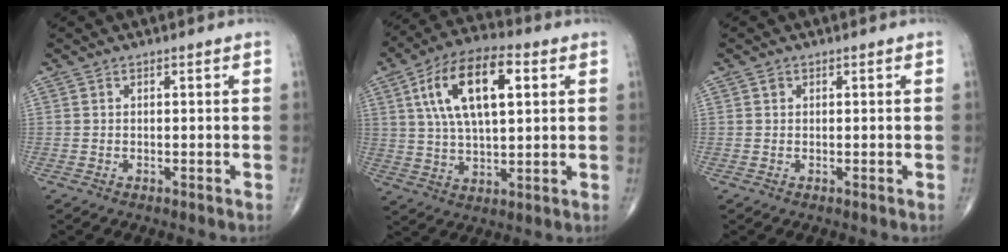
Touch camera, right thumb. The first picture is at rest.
{"total": 16.6, "force": [5.1, 7.5, 13.9], "torque": [-0.243, 0.007, 0.087]}
{"total": 0.7, "force": [0.2, 0.6, 0.2], "torque": [-0.001, 0.000, 0.004]}